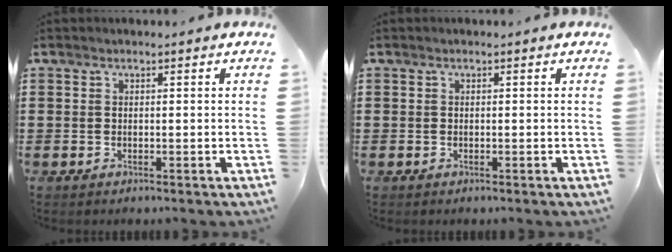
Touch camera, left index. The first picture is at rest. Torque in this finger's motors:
{"motor_torque": [0.00, 0.03, 0.00, -0.01]}